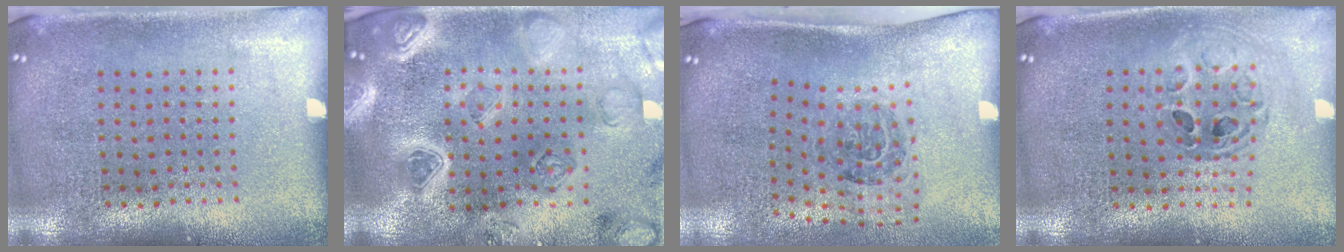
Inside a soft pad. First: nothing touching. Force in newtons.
{"total": 3.4, "press": 3.3, "slide": 1.0}
{"total": 1.5, "press": 1.2, "slide": 1.0}
{"total": 0.7, "press": 0.7, "slide": 0.1}